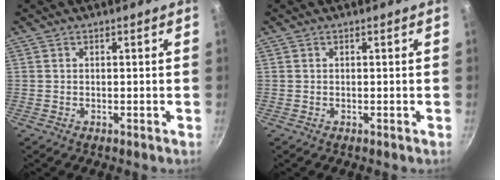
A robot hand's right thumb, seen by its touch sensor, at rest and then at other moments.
{"total": 0.0}